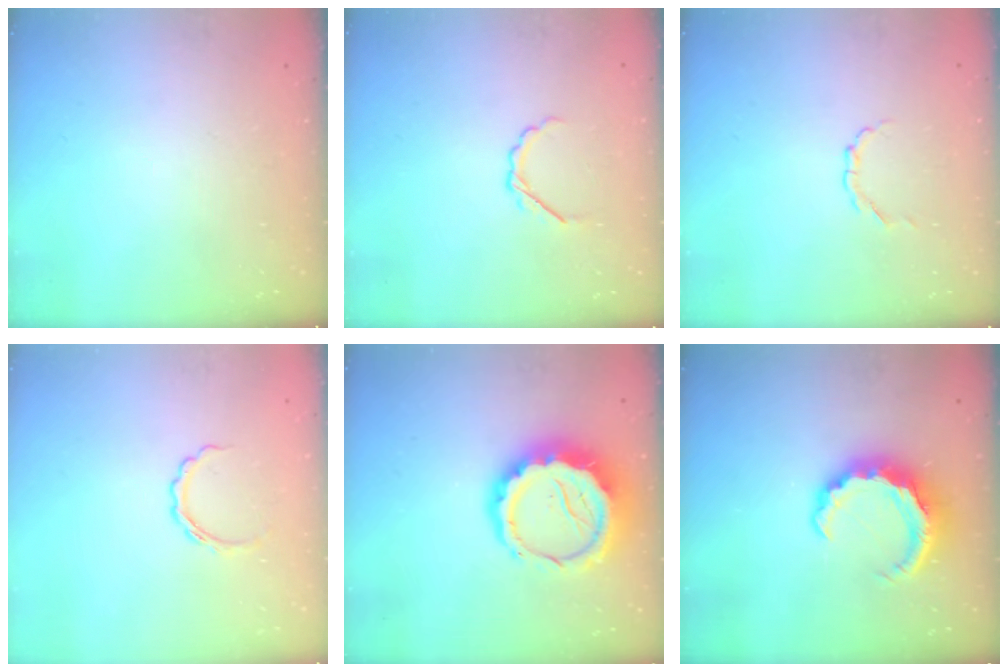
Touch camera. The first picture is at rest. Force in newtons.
{"total": 2.9, "press": 2.7, "slide": 0.9}
{"total": 2.1, "press": 2.0, "slide": 0.6}
{"total": 5.3, "press": 5.2, "slide": 1.0}
{"total": 15.2, "press": 14.8, "slide": 3.2}
{"total": 8.0, "press": 7.8, "slide": 1.3}